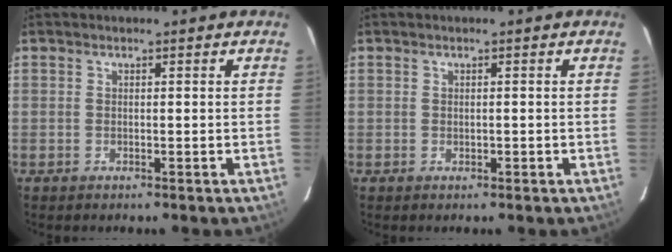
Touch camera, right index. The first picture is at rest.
{"total": 0.5, "force": [-0.1, 0.3, 0.5], "torque": [-0.010, -0.001, 0.000]}